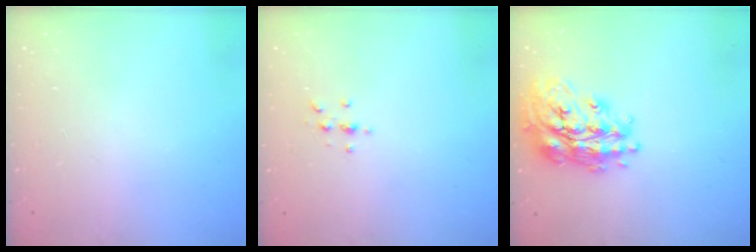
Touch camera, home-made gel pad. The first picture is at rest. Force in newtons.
{"total": 2.3, "press": 2.2, "slide": 0.2}
{"total": 21.0, "press": 20.9, "slide": 1.5}